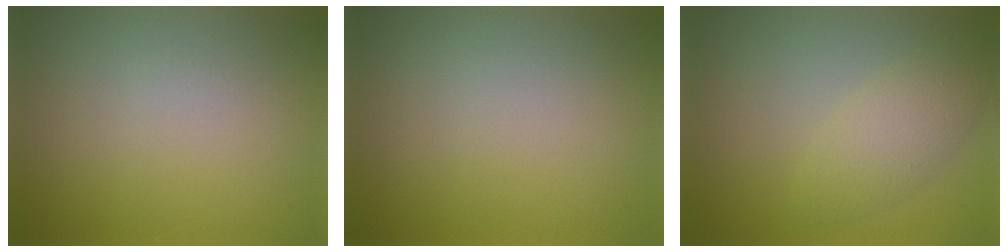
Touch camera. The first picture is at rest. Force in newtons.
{"total": 0.0}
{"total": 2.8, "press": 2.8, "slide": 0.1}